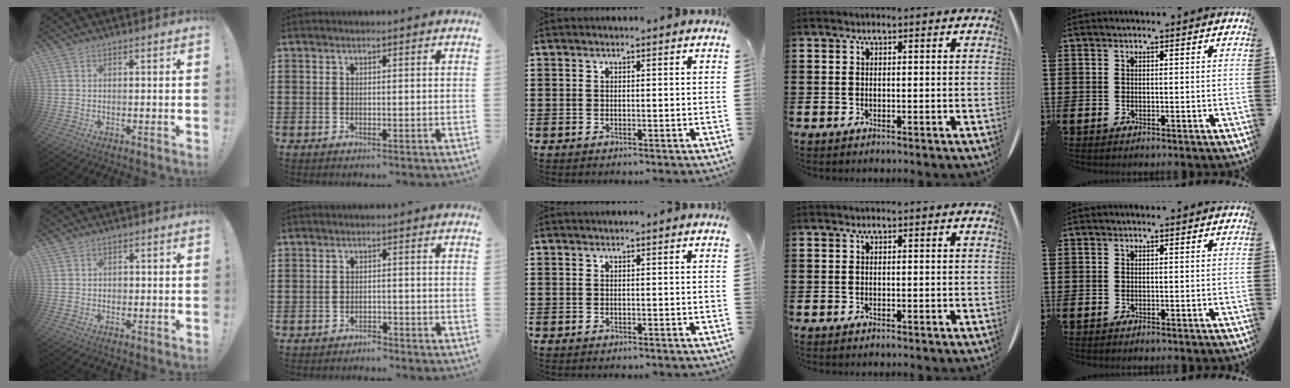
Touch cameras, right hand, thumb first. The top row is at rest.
{"thumb": {"total": 1.1, "force": [-0.4, 0.9, 0.4], "torque": [-0.002, 0.002, -0.009]}, "index": {"total": 1.7, "force": [-1.7, 0.2, -0.2], "torque": [-0.002, 0.006, -0.040]}}